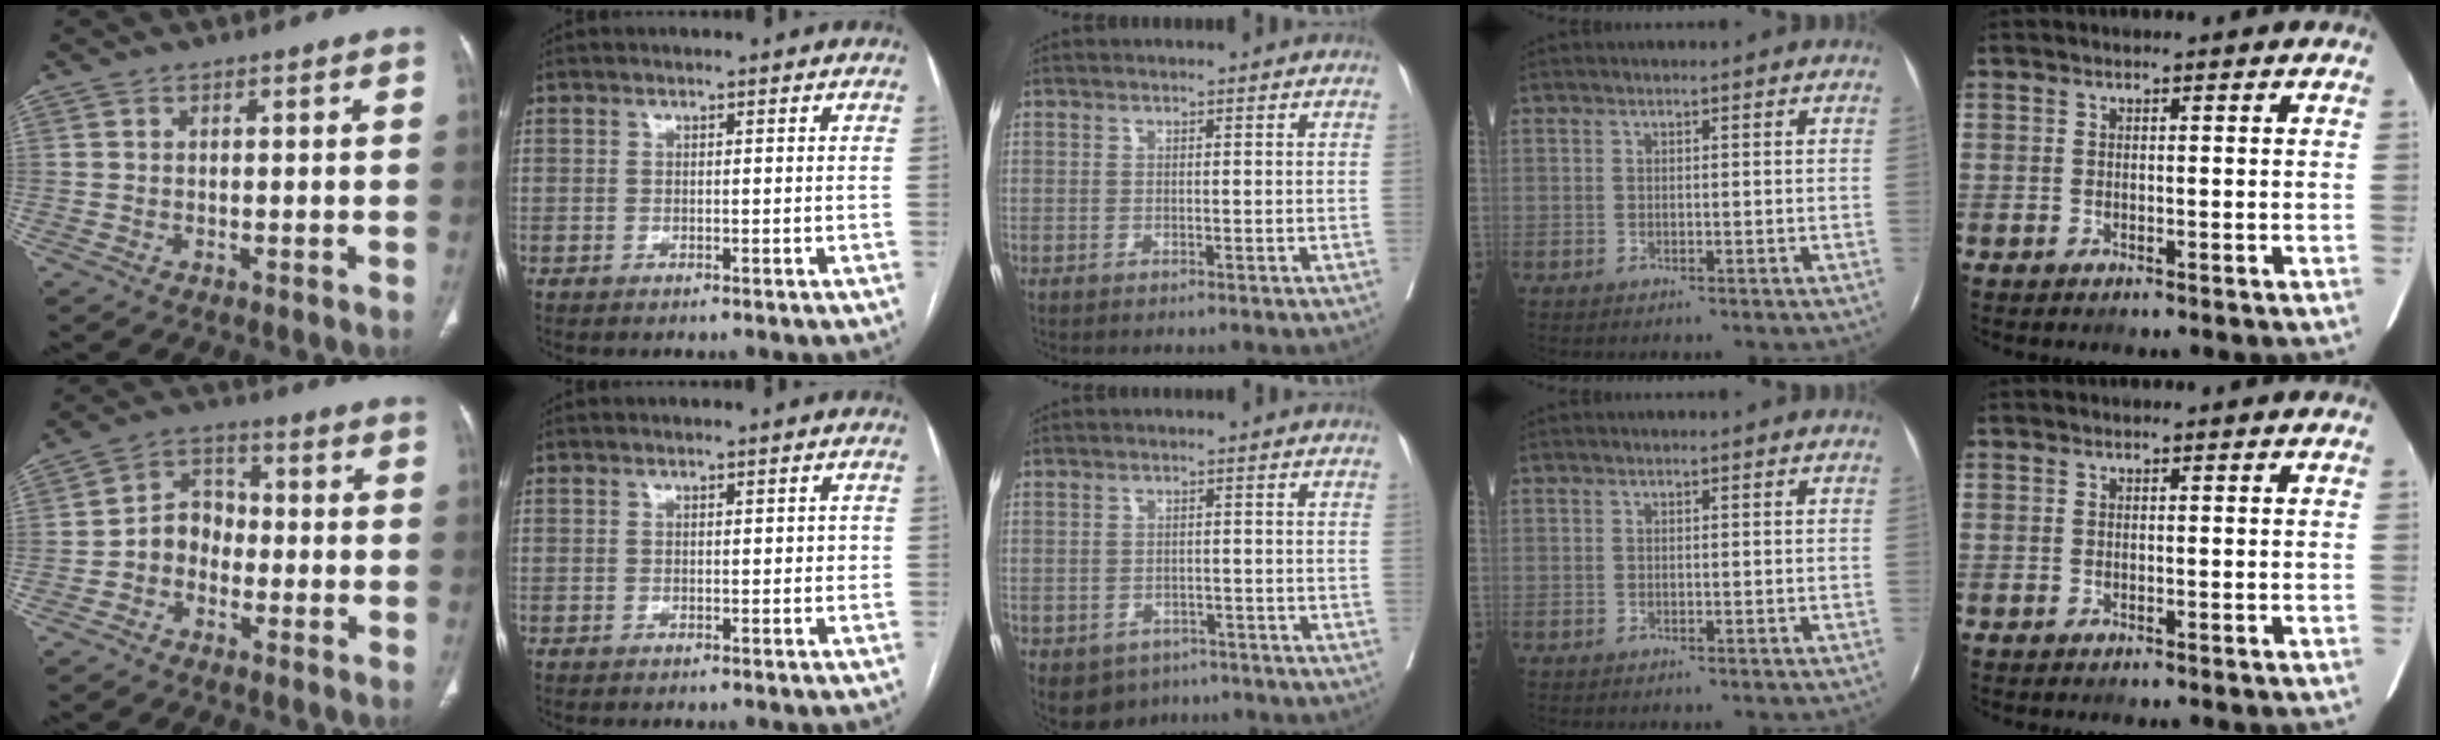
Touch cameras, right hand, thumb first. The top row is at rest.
{"thumb": {"total": 6.3, "force": [-2.0, 5.2, 2.9], "torque": [-0.024, 0.034, -0.050]}, "index": {"total": 1.3, "force": [0.2, 0.7, 1.1], "torque": [-0.013, 0.002, 0.003]}, "middle": {"total": 5.5, "force": [-3.6, 4.0, 1.3], "torque": [-0.019, 0.006, -0.045]}}